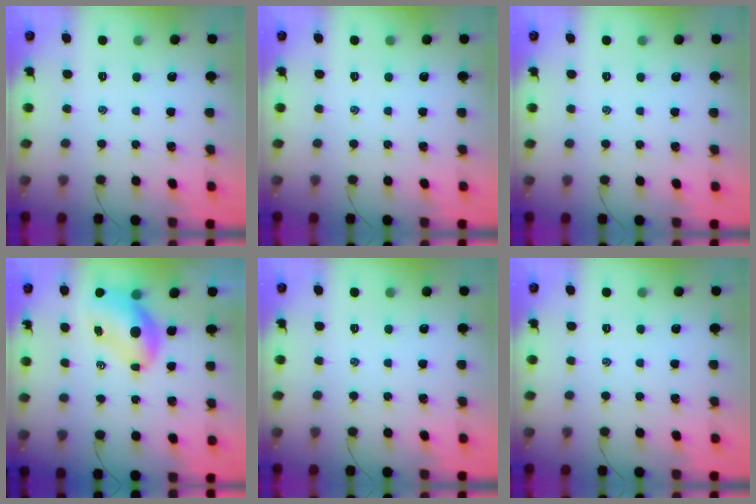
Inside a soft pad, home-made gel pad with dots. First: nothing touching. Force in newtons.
{"total": 0.0}
{"total": 0.0}
{"total": 10.3, "press": 10.0, "slide": 2.6}
{"total": 0.0}
{"total": 0.0}